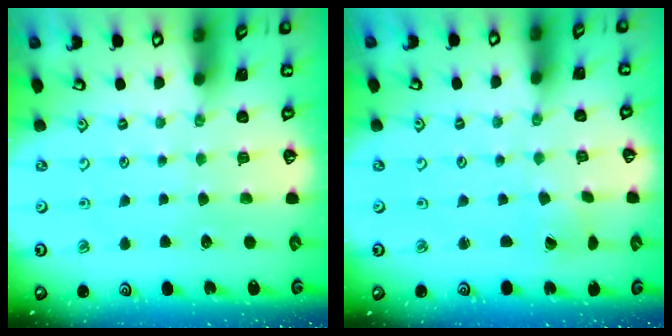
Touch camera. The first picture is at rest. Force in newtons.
{"total": 0.7, "press": 0.7, "slide": 0.1}